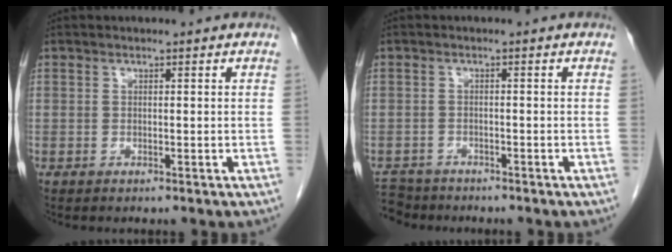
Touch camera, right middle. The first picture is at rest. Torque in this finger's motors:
{"motor_torque": [0.01, 0.01, -0.01, 0.00]}